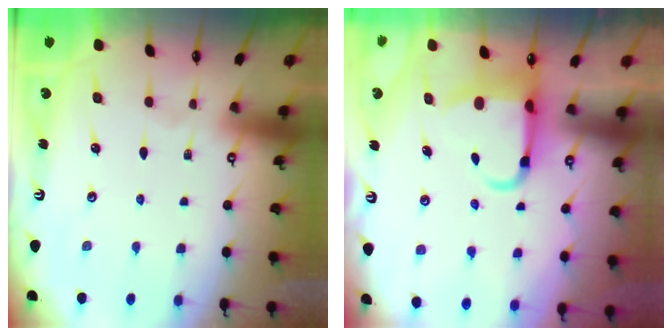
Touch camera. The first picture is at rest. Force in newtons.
{"total": 6.1, "press": 5.9, "slide": 1.7}